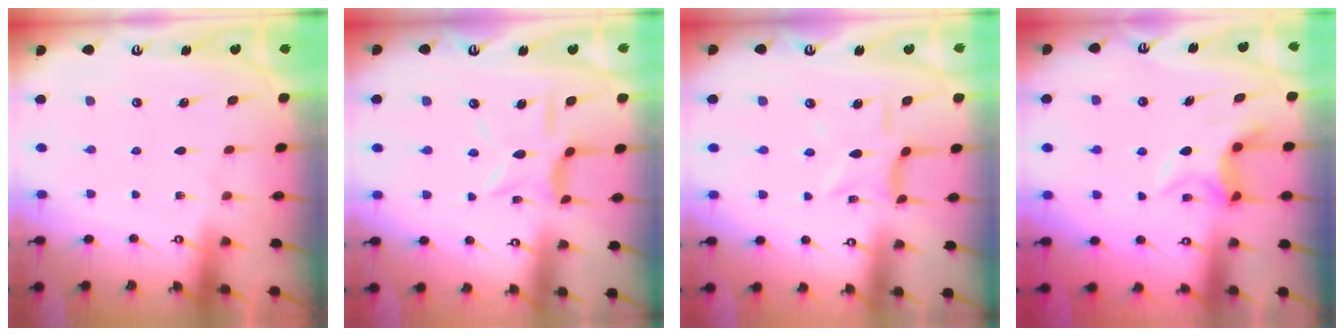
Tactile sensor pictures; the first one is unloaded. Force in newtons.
{"total": 8.2, "press": 8.2, "slide": 0.7}
{"total": 5.0, "press": 5.0, "slide": 0.3}
{"total": 6.5, "press": 6.5, "slide": 0.2}